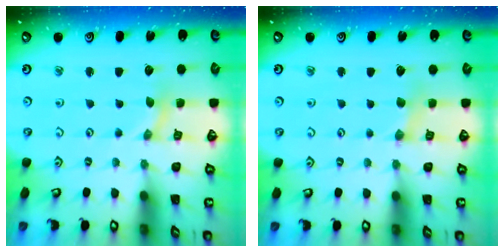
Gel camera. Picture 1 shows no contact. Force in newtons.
{"total": 2.8, "press": 2.8, "slide": 0.4}